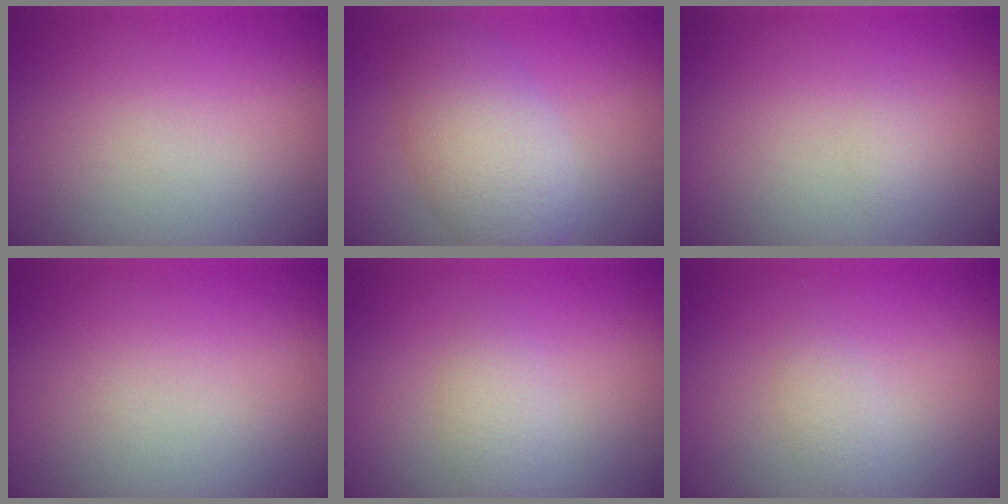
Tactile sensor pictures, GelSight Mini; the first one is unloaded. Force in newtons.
{"total": 5.5, "press": 5.5, "slide": 0.2}
{"total": 0.6, "press": 0.6, "slide": 0.0}
{"total": 0.0}
{"total": 1.6, "press": 1.6, "slide": 0.2}
{"total": 1.1, "press": 1.1, "slide": 0.1}